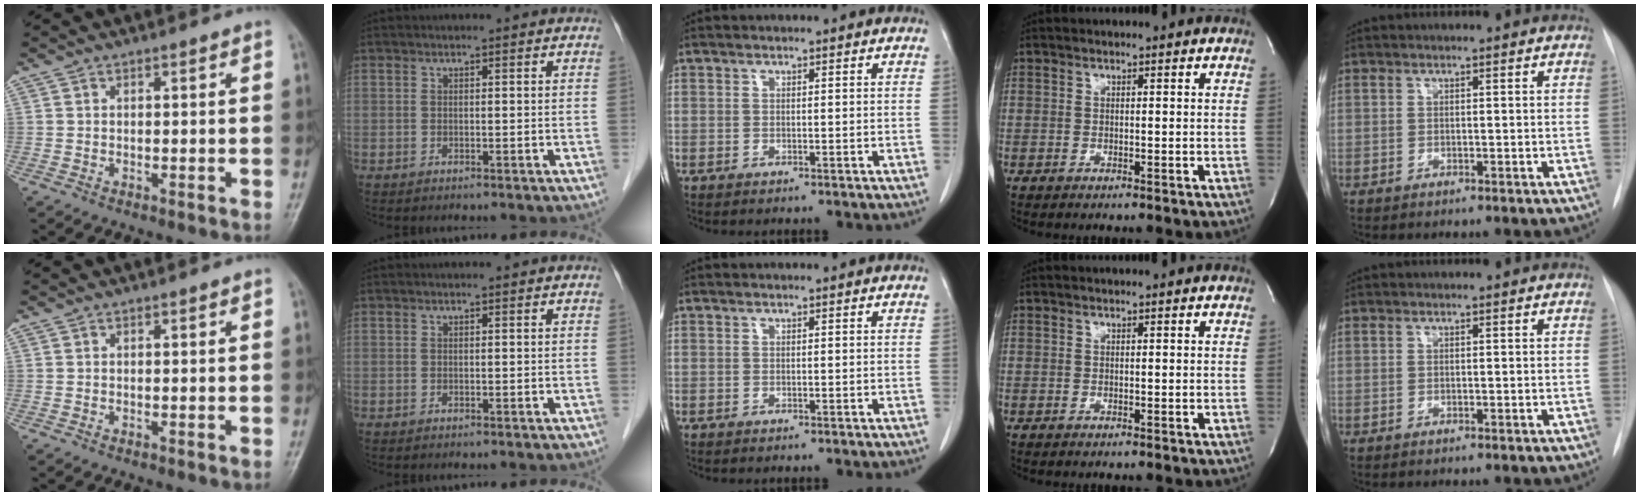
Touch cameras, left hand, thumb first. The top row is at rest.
{}